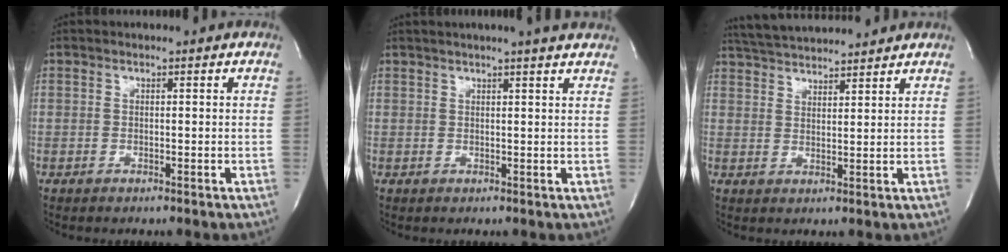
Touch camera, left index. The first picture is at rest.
{"total": 7.2, "force": [6.2, -0.2, 3.6], "torque": [-0.057, 0.013, 0.066]}
{"total": 10.2, "force": [9.7, 0.9, 3.0], "torque": [-0.064, 0.025, 0.156]}